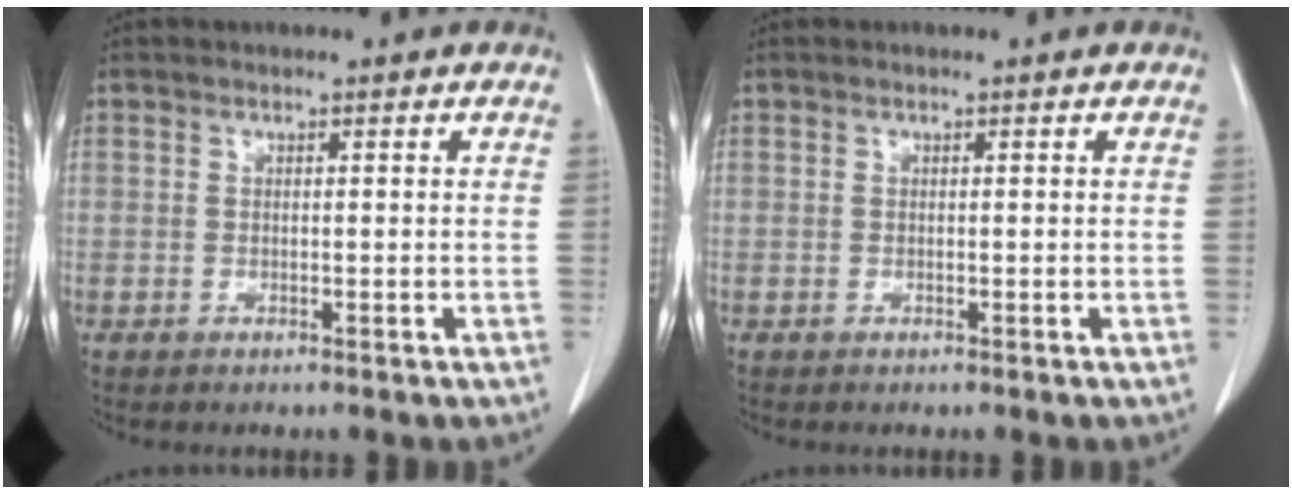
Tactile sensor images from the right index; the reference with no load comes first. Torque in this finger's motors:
{"motor_torque": [0.00, 0.00, 0.00, 0.00]}